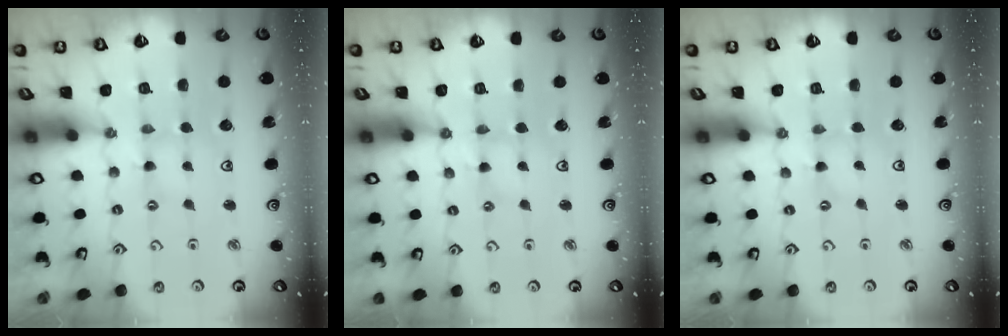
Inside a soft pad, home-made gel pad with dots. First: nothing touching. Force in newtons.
{"total": 2.3, "press": 2.2, "slide": 0.4}
{"total": 0.0}